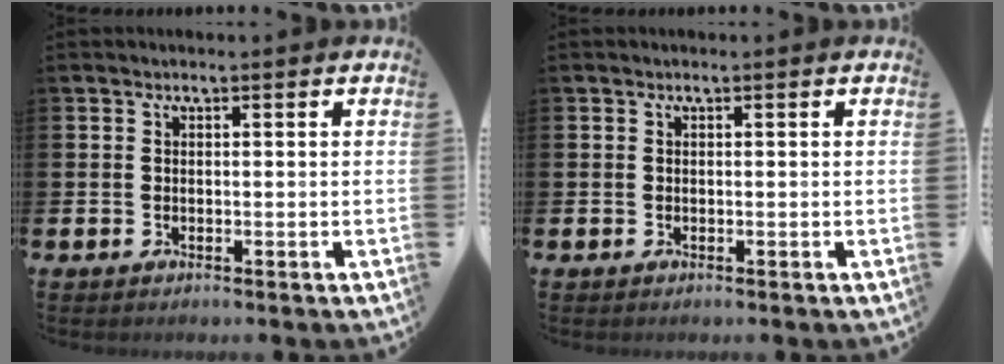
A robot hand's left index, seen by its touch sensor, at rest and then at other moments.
{"total": 0.0}